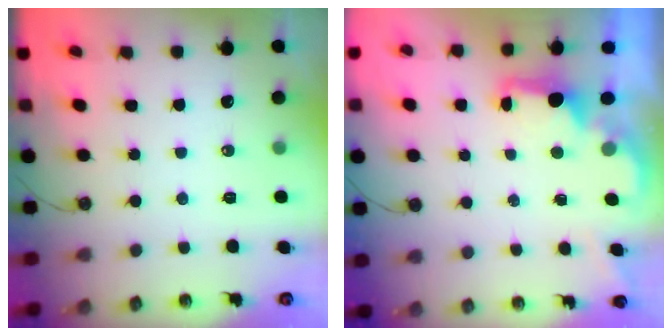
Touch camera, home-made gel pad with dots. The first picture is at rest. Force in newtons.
{"total": 1.9, "press": 1.7, "slide": 0.8}